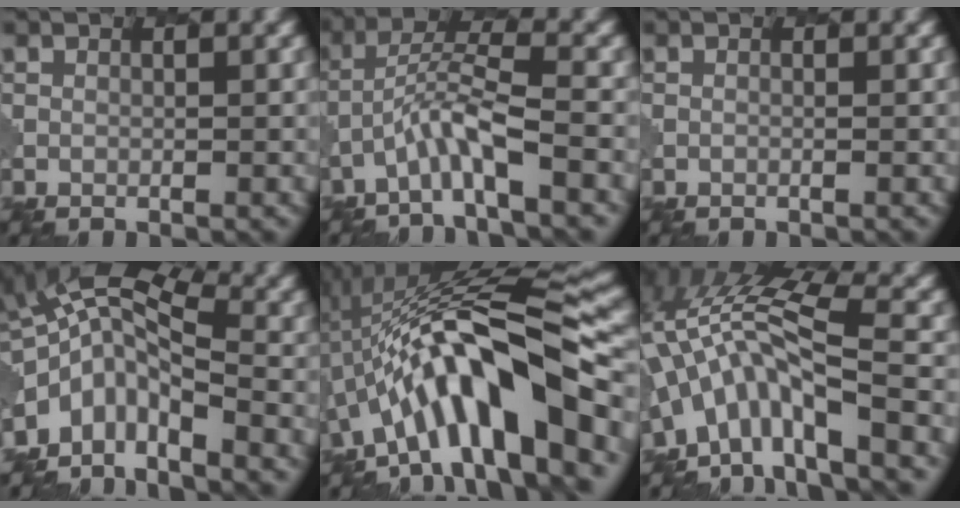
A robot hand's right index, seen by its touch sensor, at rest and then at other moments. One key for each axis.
{"total": 3.9, "fx": -2.2, "fy": 0.4, "fz": 3.2, "tx": -0.063, "ty": 0.014, "tz": -0.046}
{"total": 0.0}
{"total": 5.9, "fx": -3.1, "fy": 2.8, "fz": 4.2, "tx": -0.075, "ty": 0.007, "tz": -0.075}
{"total": 12.1, "fx": -3.7, "fy": 3.5, "fz": 11.0, "tx": -0.164, "ty": 0.027, "tz": -0.061}
{"total": 9.1, "fx": -3.3, "fy": 3.0, "fz": 7.9, "tx": -0.143, "ty": 0.015, "tz": -0.065}